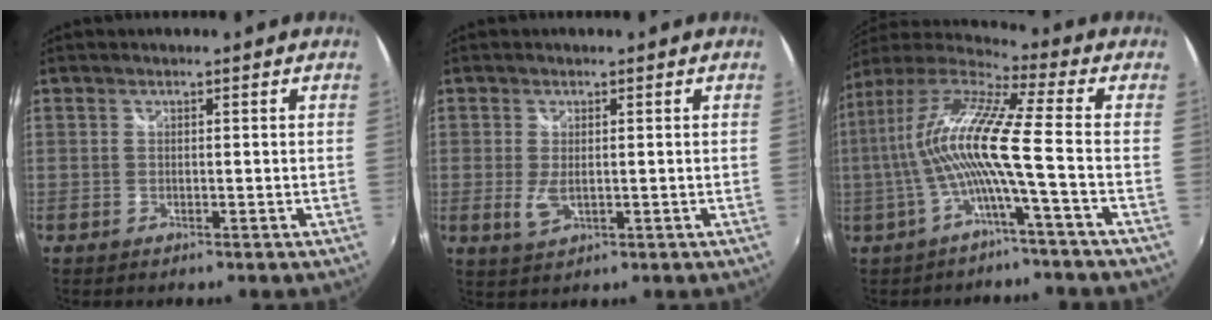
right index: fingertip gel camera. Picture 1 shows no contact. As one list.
[{"total": 3.3, "force": [-0.3, 1.6, 2.9], "torque": [-0.058, -0.009, -0.001]}, {"total": 12.5, "force": [-2.4, -1.1, 12.2], "torque": [-0.219, -0.003, -0.047]}]